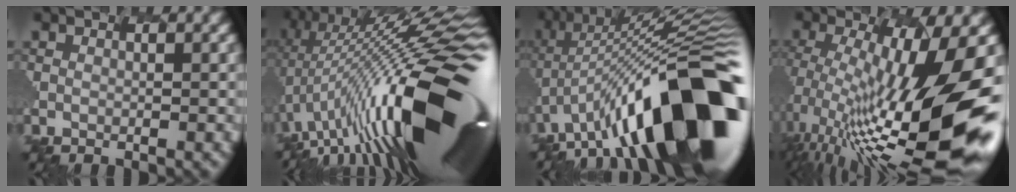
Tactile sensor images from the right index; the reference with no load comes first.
{"total": 19.4, "force": [-1.3, 6.0, 18.4], "torque": [-0.296, 0.007, -0.021]}
{"total": 16.7, "force": [-5.7, 5.9, 14.5], "torque": [-0.225, 0.039, -0.114]}
{"total": 15.9, "force": [-2.6, 4.1, 15.1], "torque": [-0.263, -0.007, -0.048]}